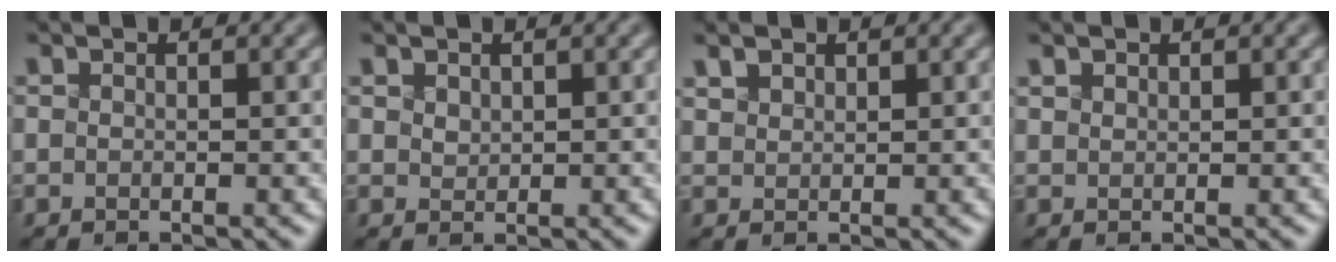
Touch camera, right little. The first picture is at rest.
{"total": 1.6, "force": [1.0, 1.0, 0.7], "torque": [-0.033, 0.001, 0.036]}
{"total": 2.6, "force": [1.7, 1.5, 1.2], "torque": [-0.045, 0.012, 0.040]}
{"total": 1.6, "force": [1.1, 1.0, 0.7], "torque": [-0.031, 0.008, 0.028]}